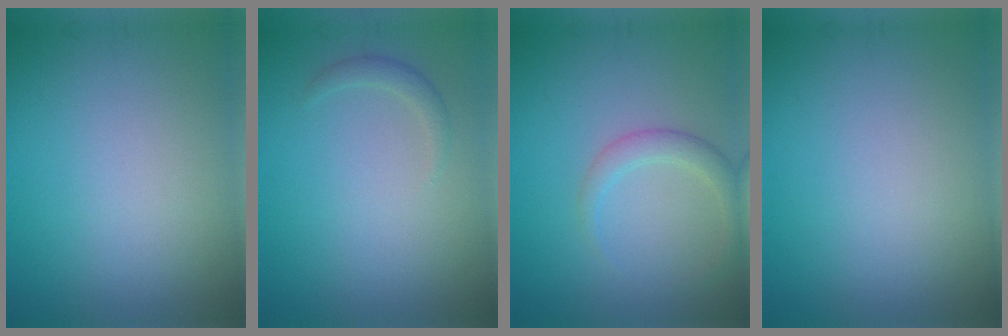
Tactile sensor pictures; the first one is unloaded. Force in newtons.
{"total": 1.2, "press": 1.2, "slide": 0.1}
{"total": 2.4, "press": 2.4, "slide": 0.2}
{"total": 0.0}